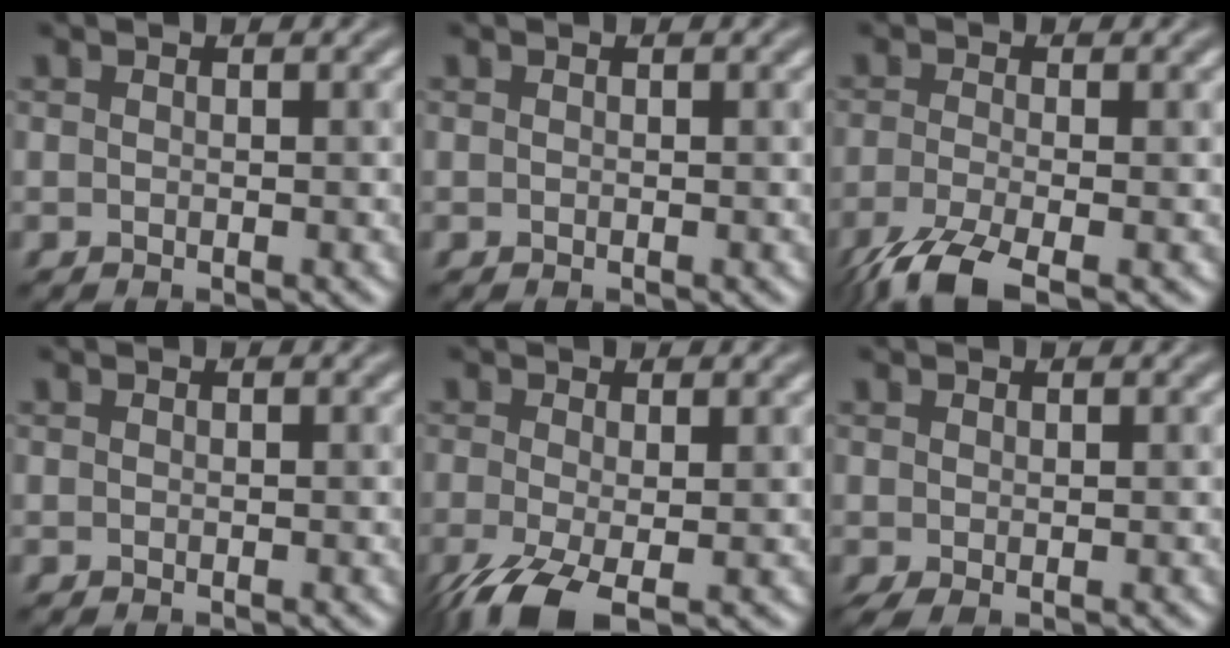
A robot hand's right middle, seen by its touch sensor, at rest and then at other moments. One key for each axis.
{"total": 0.0}
{"total": 5.6, "fx": -3.6, "fy": 1.5, "fz": 4.0, "tx": -0.081, "ty": -0.016, "tz": -0.081}
{"total": 0.0}
{"total": 5.7, "fx": -2.6, "fy": 2.1, "fz": 4.5, "tx": -0.107, "ty": -0.015, "tz": -0.053}
{"total": 1.0, "fx": -0.1, "fy": 0.3, "fz": 0.9, "tx": -0.024, "ty": -0.003, "tz": -0.001}